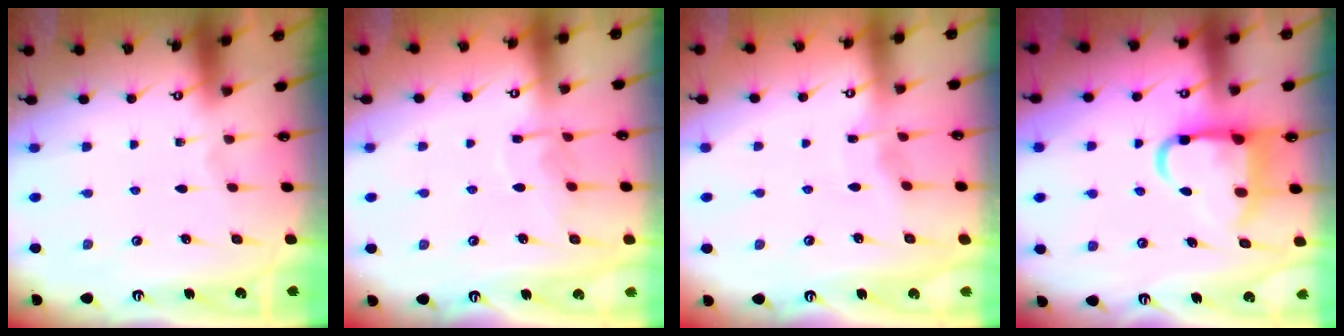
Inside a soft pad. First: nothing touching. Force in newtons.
{"total": 6.3, "press": 6.3, "slide": 0.5}
{"total": 3.2, "press": 3.2, "slide": 0.1}
{"total": 12.6, "press": 12.5, "slide": 1.6}